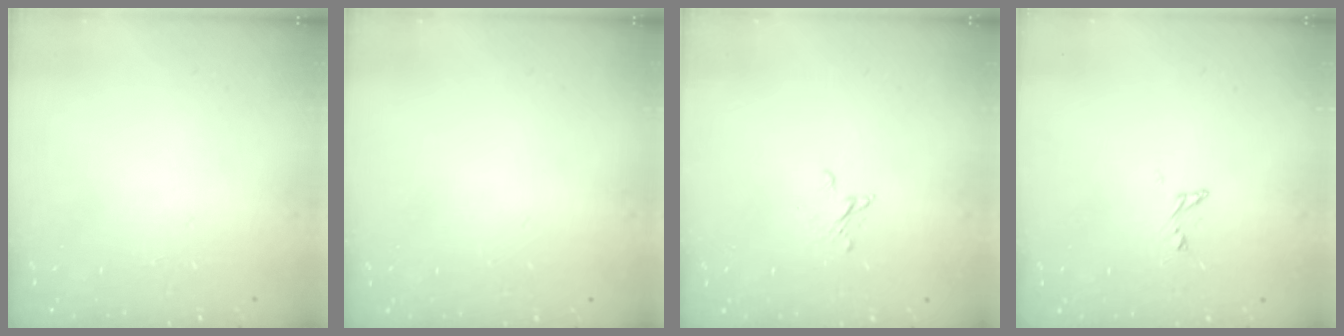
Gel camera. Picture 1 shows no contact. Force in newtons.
{"total": 0.0}
{"total": 2.0, "press": 2.0, "slide": 0.1}
{"total": 3.9, "press": 3.9, "slide": 0.4}